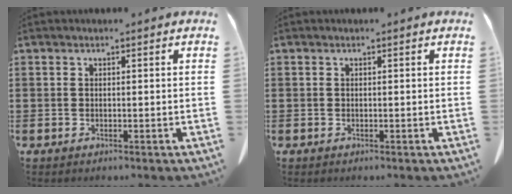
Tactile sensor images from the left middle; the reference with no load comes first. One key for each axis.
{"total": 0.0}